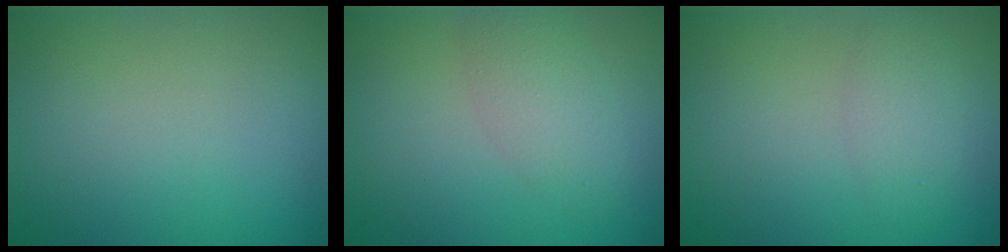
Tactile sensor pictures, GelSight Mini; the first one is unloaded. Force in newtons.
{"total": 3.0, "press": 3.0, "slide": 0.2}
{"total": 2.1, "press": 2.1, "slide": 0.1}